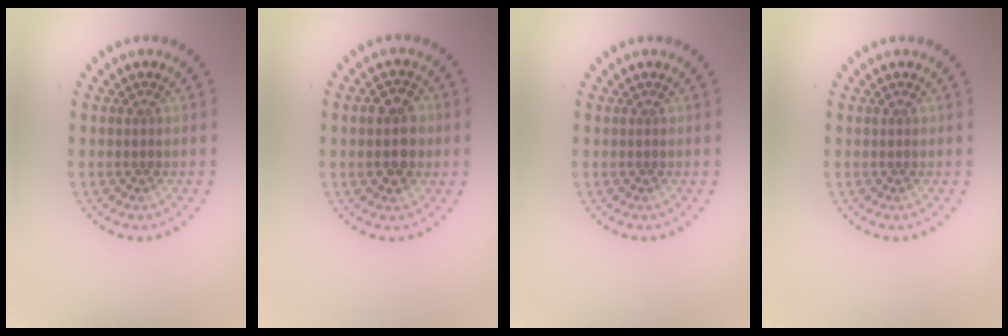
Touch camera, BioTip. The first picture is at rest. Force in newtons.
{"total": 3.6, "press": 3.5, "slide": 0.2}
{"total": 0.0}
{"total": 0.0}